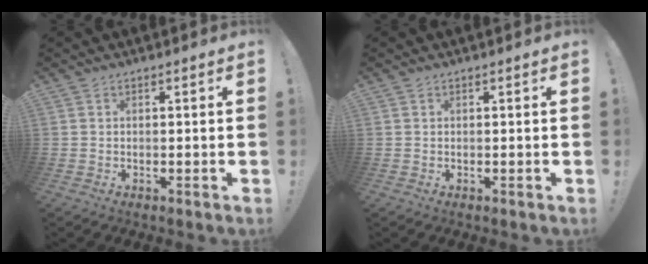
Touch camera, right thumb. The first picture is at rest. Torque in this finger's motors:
{"motor_torque": [-0.02, -0.17, 0.02, -0.09, 0.00]}